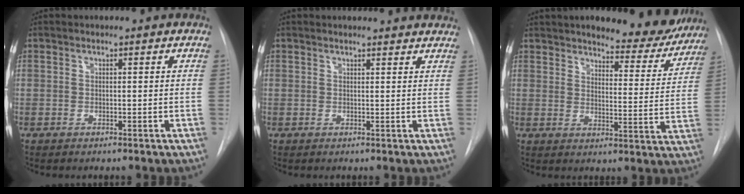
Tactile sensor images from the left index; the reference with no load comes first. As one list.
[{"total": 8.1, "force": [7.8, 1.3, 1.6], "torque": [0.000, 0.004, 0.066]}, {"total": 12.0, "force": [10.7, 3.1, 4.6], "torque": [-0.039, -0.033, 0.125]}]